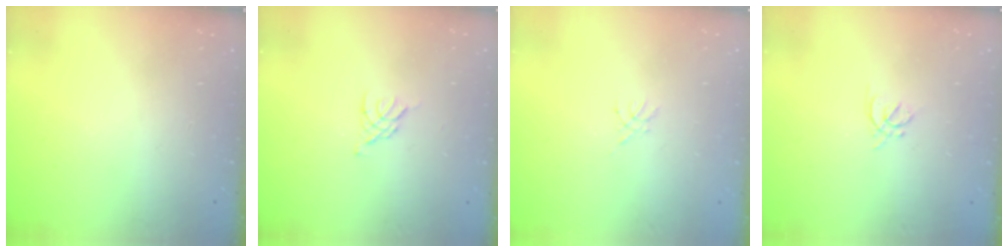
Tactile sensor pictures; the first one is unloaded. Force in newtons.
{"total": 3.3, "press": 3.2, "slide": 0.7}
{"total": 1.4, "press": 1.4, "slide": 0.3}
{"total": 2.5, "press": 2.4, "slide": 0.6}